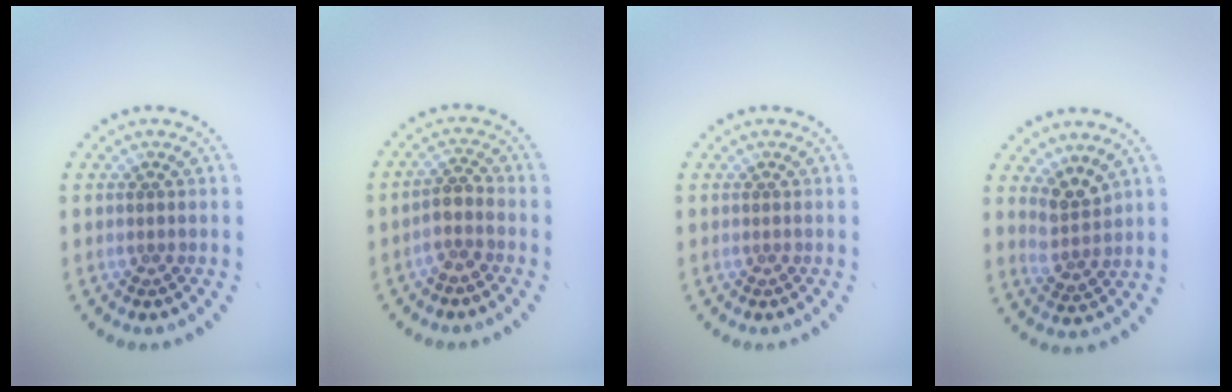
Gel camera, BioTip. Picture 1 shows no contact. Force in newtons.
{"total": 2.1, "press": 1.7, "slide": 1.2}
{"total": 0.0}
{"total": 2.5, "press": 1.9, "slide": 1.6}